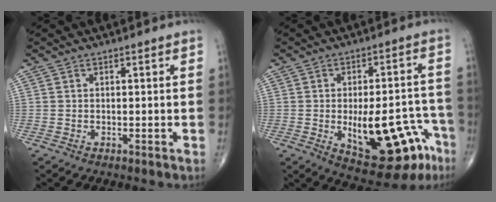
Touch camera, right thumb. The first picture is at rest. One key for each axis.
{"total": 18.1, "fx": -6.7, "fy": 7.8, "fz": 14.9, "tx": -0.168, "ty": 0.040, "tz": -0.071}